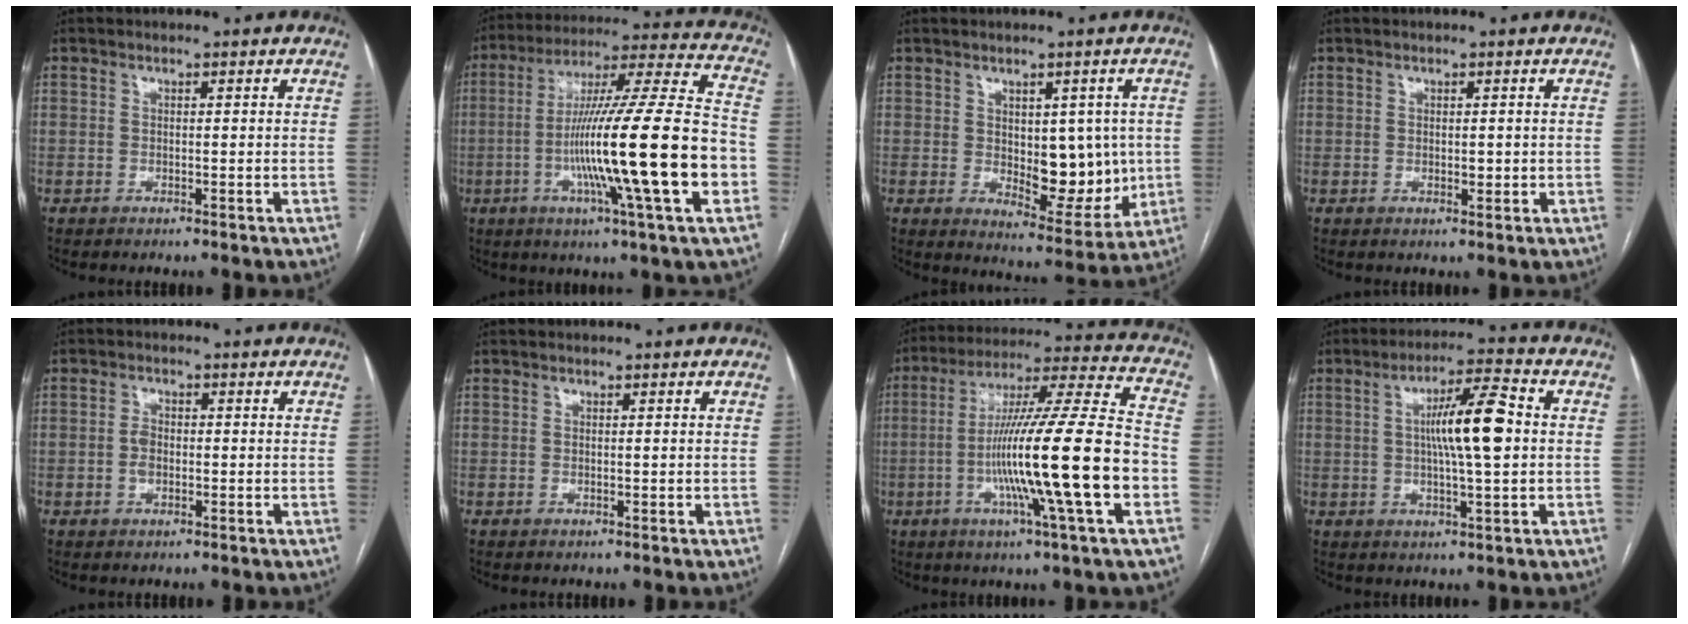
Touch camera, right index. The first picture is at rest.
{"total": 24.8, "force": [-5.6, -0.3, 24.1], "torque": [-0.386, -0.016, -0.109]}
{"total": 10.1, "force": [0.1, 5.1, 8.7], "torque": [-0.104, -0.004, 0.021]}
{"total": 1.4, "force": [0.0, 0.8, 1.1], "torque": [-0.014, -0.002, 0.002]}
{"total": 2.2, "force": [-0.4, 1.4, 1.6], "torque": [-0.032, 0.003, -0.009]}
{"total": 0.0}
{"total": 22.2, "force": [-5.1, -0.8, 21.6], "torque": [-0.364, -0.011, -0.099]}
{"total": 10.0, "force": [0.9, 0.9, 9.9], "torque": [-0.172, 0.010, 0.015]}